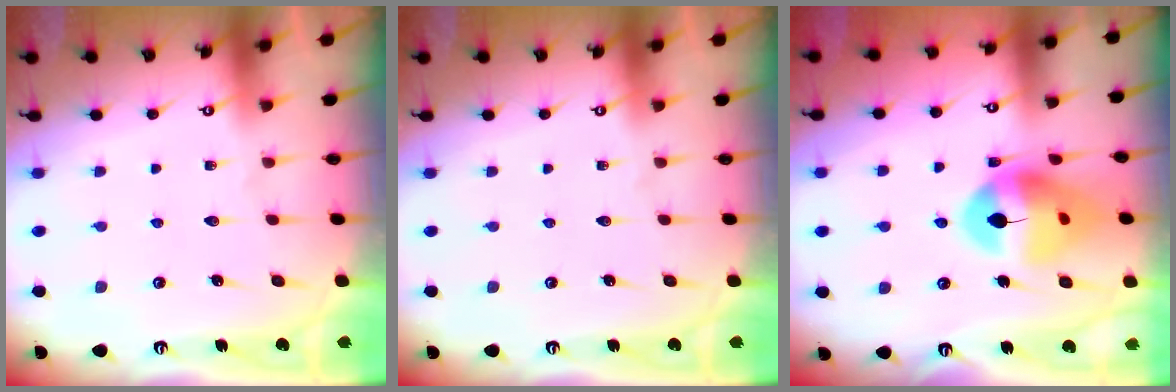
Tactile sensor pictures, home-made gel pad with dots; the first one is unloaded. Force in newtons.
{"total": 0.0}
{"total": 15.1, "press": 14.9, "slide": 2.2}